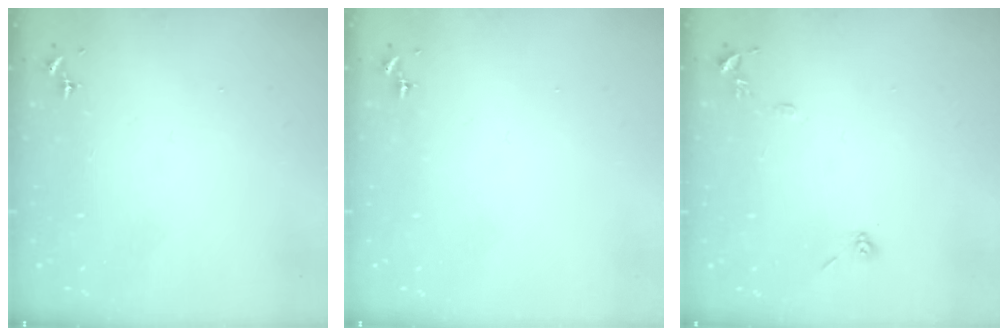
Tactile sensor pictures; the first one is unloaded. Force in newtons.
{"total": 0.0}
{"total": 7.2, "press": 7.2, "slide": 0.8}